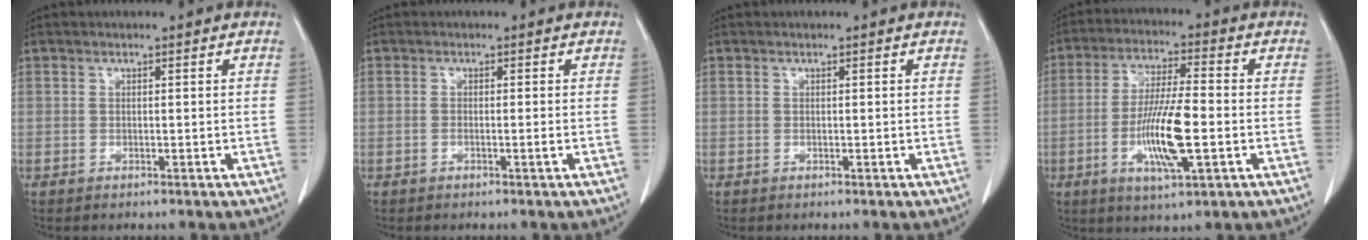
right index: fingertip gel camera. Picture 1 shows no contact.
{"total": 0.8, "force": [-0.3, -0.1, 0.8], "torque": [-0.014, -0.001, -0.004]}
{"total": 0.0}
{"total": 11.2, "force": [-2.7, 1.7, 10.8], "torque": [-0.207, -0.010, -0.049]}